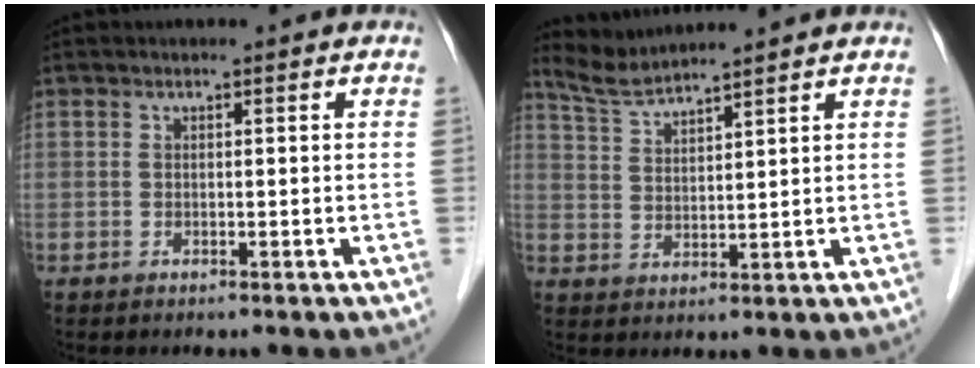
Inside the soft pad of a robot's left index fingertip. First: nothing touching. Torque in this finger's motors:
{"motor_torque": [-0.04, -0.70, 0.01, -0.01]}